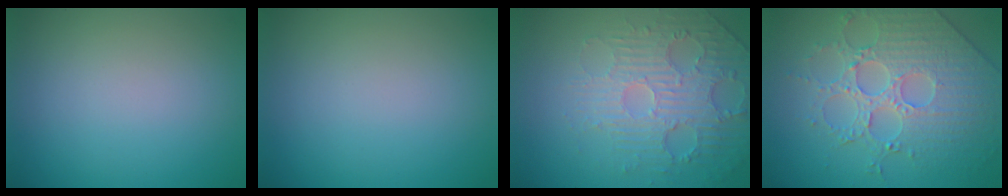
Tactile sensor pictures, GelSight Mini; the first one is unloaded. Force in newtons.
{"total": 0.0}
{"total": 5.0, "press": 3.7, "slide": 3.3}
{"total": 4.9, "press": 4.9, "slide": 0.4}